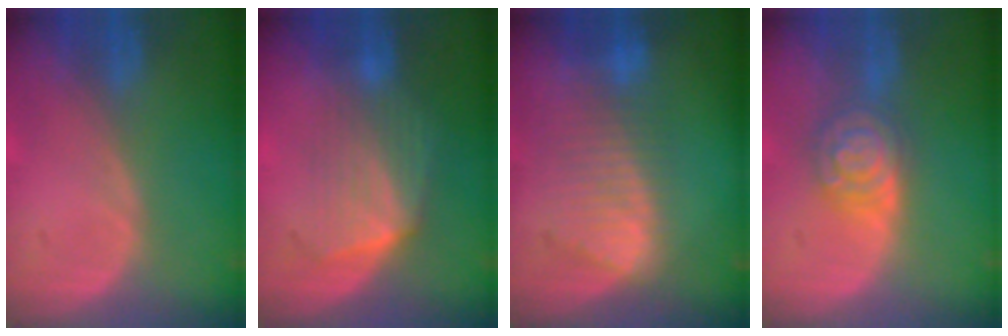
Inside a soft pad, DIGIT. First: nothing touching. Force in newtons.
{"total": 7.1, "press": 6.5, "slide": 2.9}
{"total": 8.1, "press": 7.6, "slide": 3.0}
{"total": 6.3, "press": 6.3, "slide": 0.4}